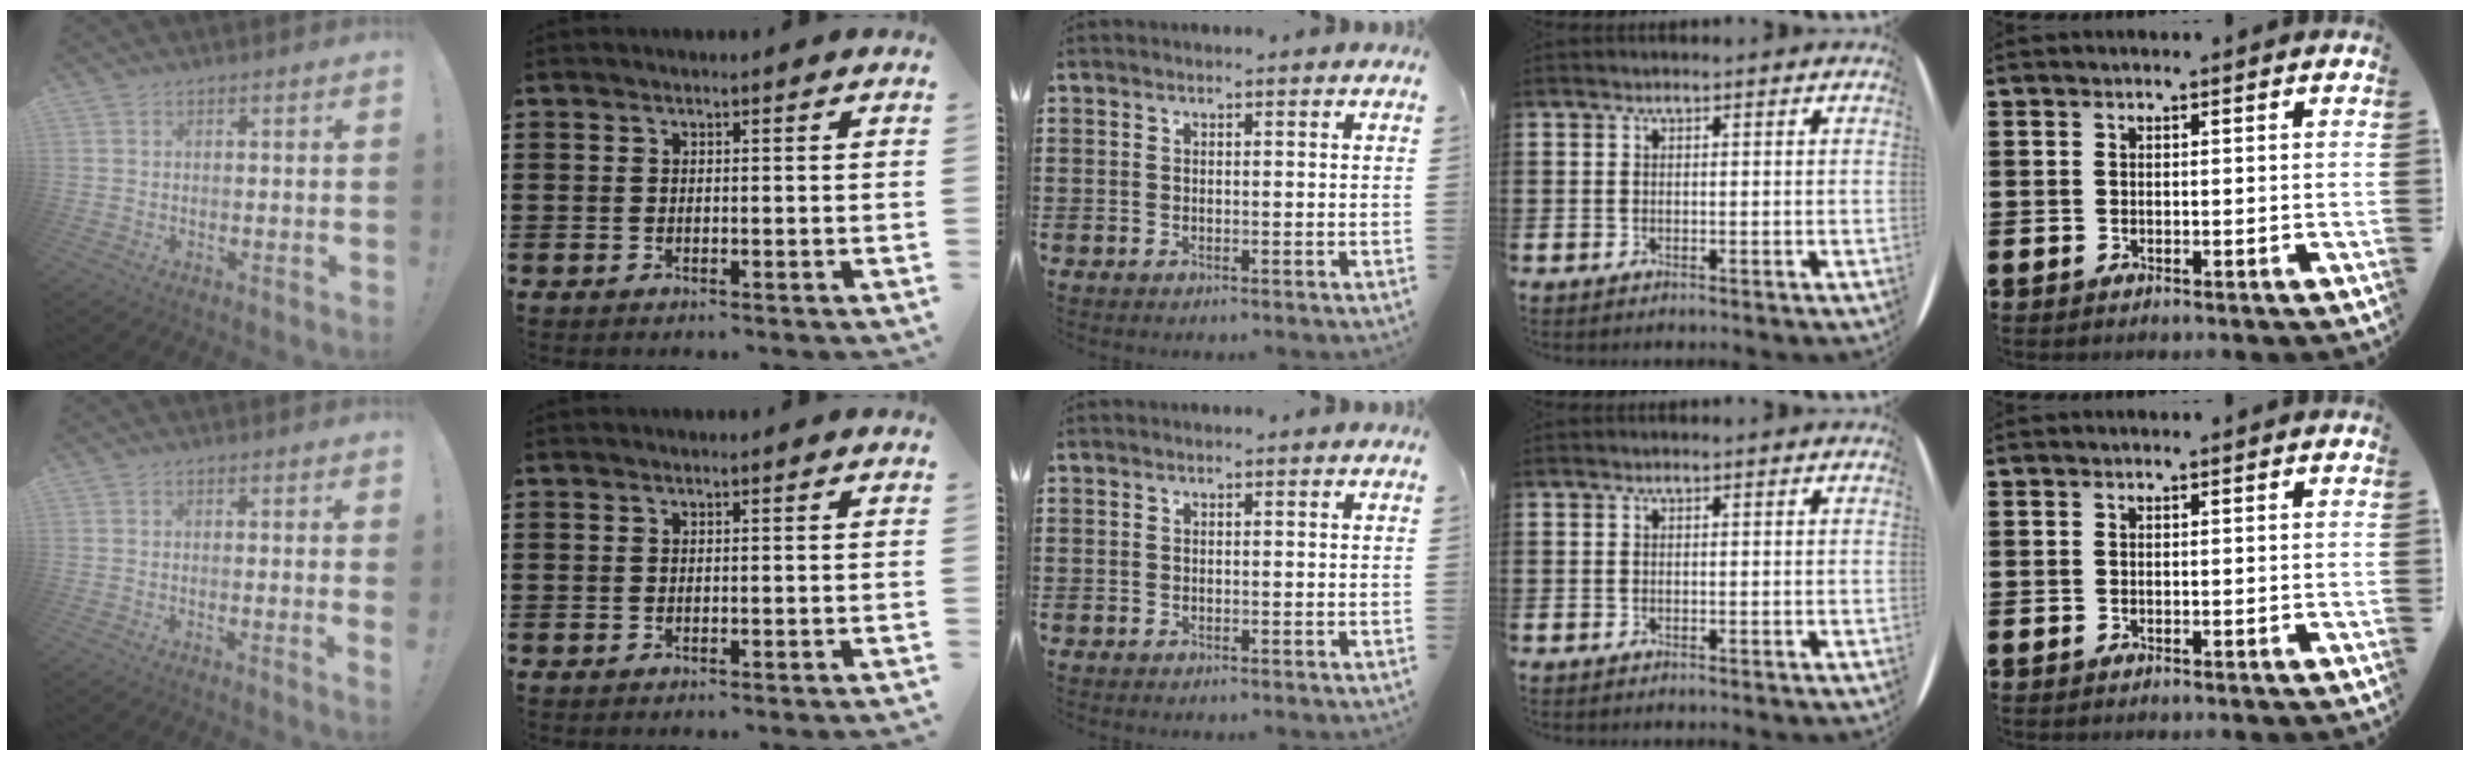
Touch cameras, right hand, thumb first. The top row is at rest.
{"thumb": {"total": 1.4, "force": [0.2, -0.4, 1.3], "torque": [-0.014, -0.005, -0.001]}, "index": {"total": 0.7, "force": [-0.7, 0.0, 0.2], "torque": [-0.005, -0.002, -0.014]}}